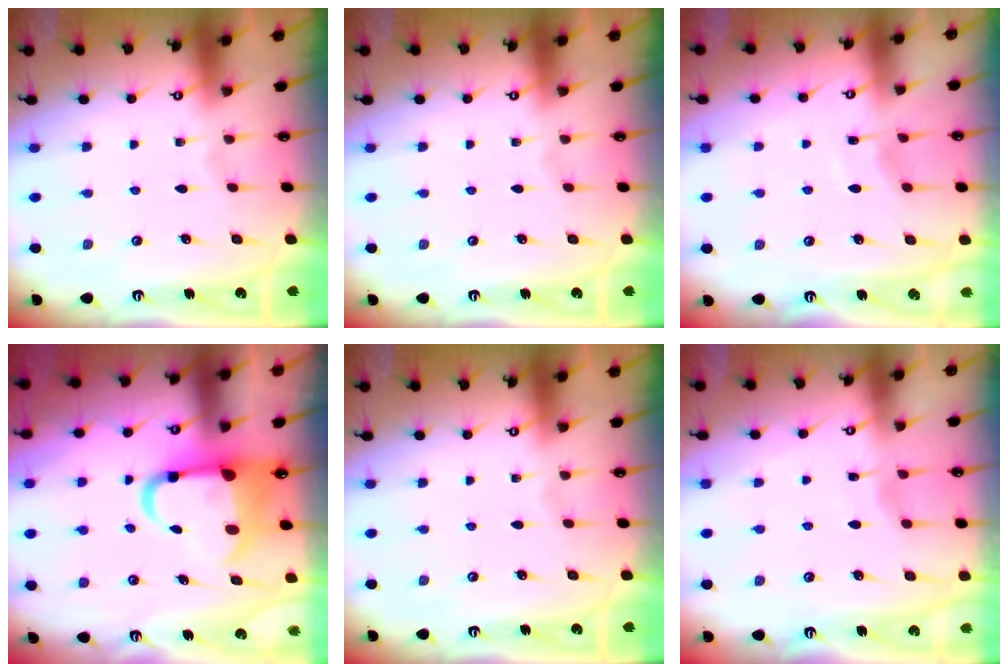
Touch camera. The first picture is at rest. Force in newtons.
{"total": 0.0}
{"total": 3.0, "press": 2.9, "slide": 0.4}
{"total": 8.6, "press": 8.4, "slide": 1.9}
{"total": 0.0}
{"total": 2.2, "press": 2.2, "slide": 0.2}